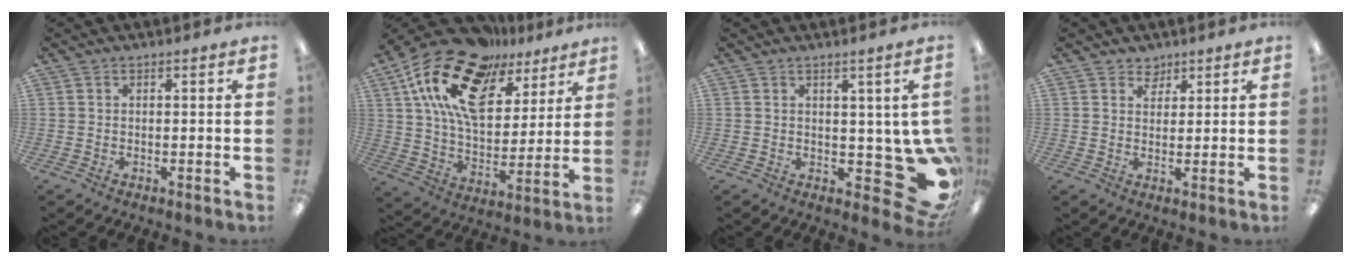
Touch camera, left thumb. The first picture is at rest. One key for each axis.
{"total": 21.2, "fx": 12.2, "fy": 11.2, "fz": 13.2, "tx": -0.257, "ty": -0.059, "tz": 0.215}
{"total": 8.8, "fx": 1.1, "fy": 4.3, "fz": 7.6, "tx": -0.080, "ty": -0.037, "tz": 0.040}
{"total": 3.3, "fx": 2.6, "fy": 2.1, "fz": 0.0, "tx": 0.005, "ty": -0.015, "tz": 0.047}